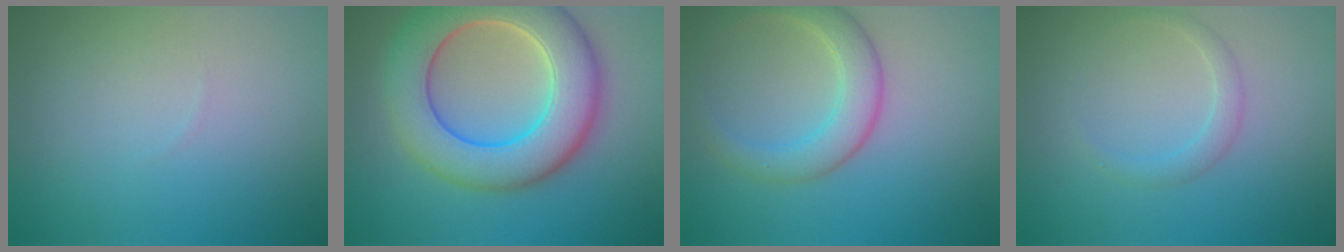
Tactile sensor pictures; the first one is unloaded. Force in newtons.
{"total": 10.2, "press": 10.2, "slide": 0.7}
{"total": 4.1, "press": 4.1, "slide": 0.2}
{"total": 1.5, "press": 1.5, "slide": 0.1}